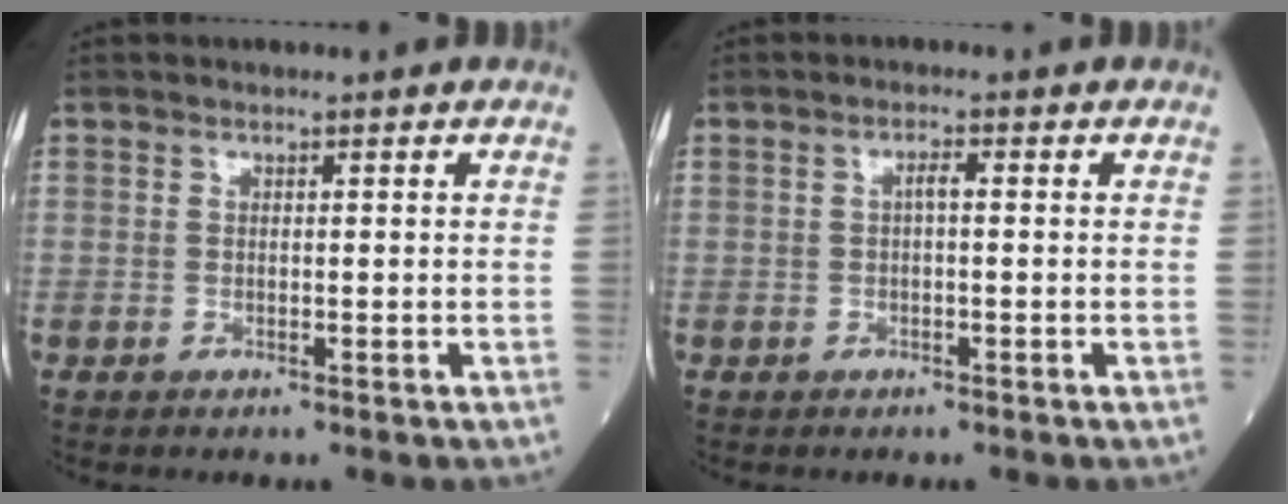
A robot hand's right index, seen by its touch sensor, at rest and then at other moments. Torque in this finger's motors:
{"motor_torque": [0.56, 0.15, 0.13, 0.02]}